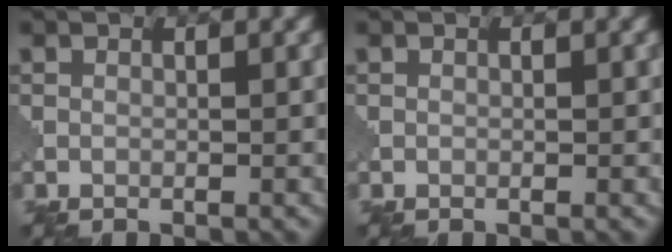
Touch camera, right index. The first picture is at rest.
{"total": 0.0}